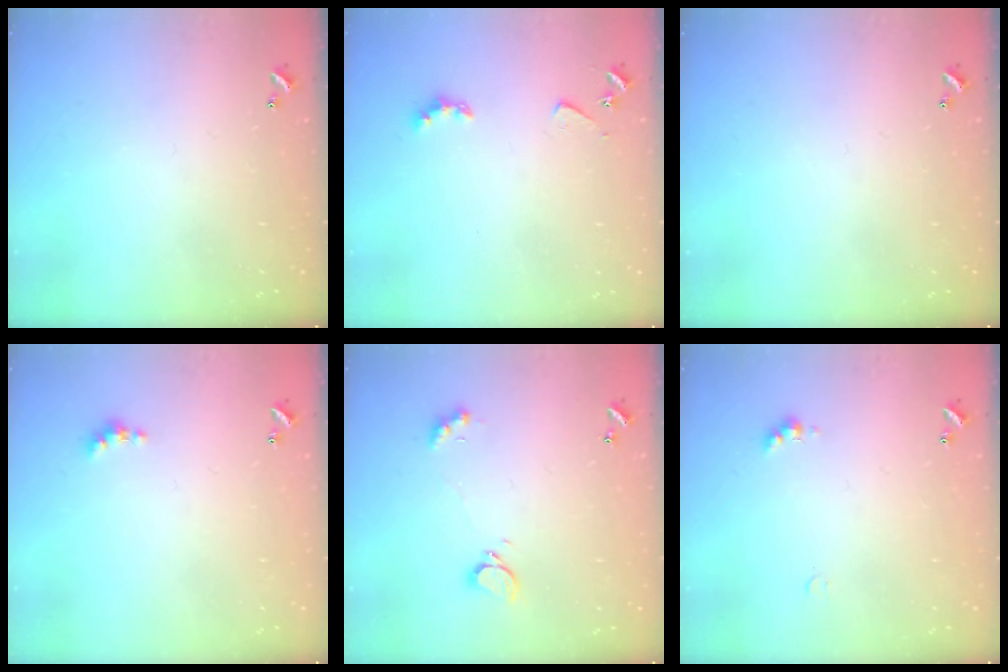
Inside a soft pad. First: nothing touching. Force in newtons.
{"total": 2.8, "press": 2.7, "slide": 0.5}
{"total": 0.0}
{"total": 2.3, "press": 2.3, "slide": 0.5}
{"total": 2.5, "press": 2.4, "slide": 0.7}
{"total": 2.0, "press": 2.0, "slide": 0.5}